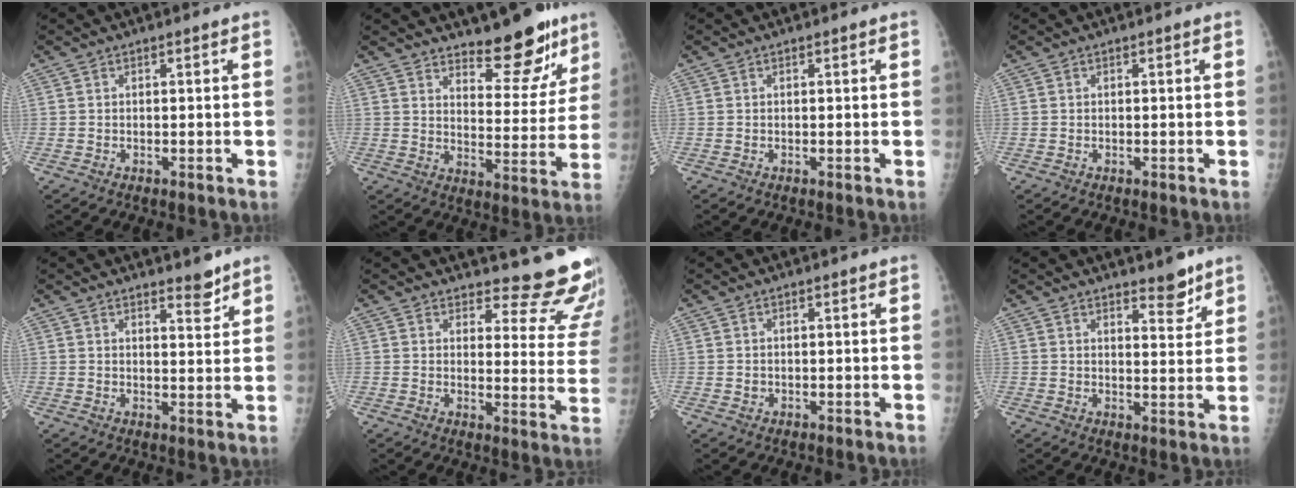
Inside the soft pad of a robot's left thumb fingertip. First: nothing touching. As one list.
[{"total": 12.8, "force": [9.8, 4.5, 6.9], "torque": [-0.047, -0.075, 0.147]}, {"total": 0.0}, {"total": 0.0}, {"total": 3.6, "force": [3.0, 0.9, 1.7], "torque": [-0.013, -0.026, 0.043]}, {"total": 14.0, "force": [13.5, 2.9, 2.5], "torque": [0.014, -0.147, 0.138]}, {"total": 0.7, "force": [0.2, 0.6, 0.3], "torque": [0.002, 0.000, 0.003]}, {"total": 4.8, "force": [3.8, 1.5, 2.5], "torque": [-0.018, -0.031, 0.054]}]